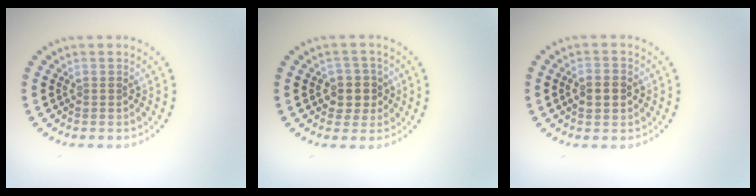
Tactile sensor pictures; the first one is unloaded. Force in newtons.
{"total": 2.7, "press": 2.5, "slide": 1.1}
{"total": 3.0, "press": 3.0, "slide": 0.2}